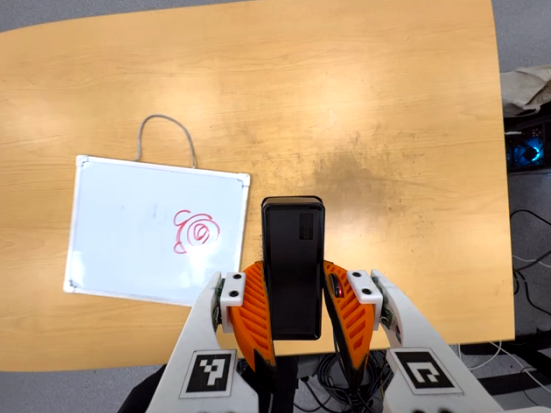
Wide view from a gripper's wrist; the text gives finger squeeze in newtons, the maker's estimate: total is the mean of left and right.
{"total": 4.9, "left": 3.6, "right": 6.2}